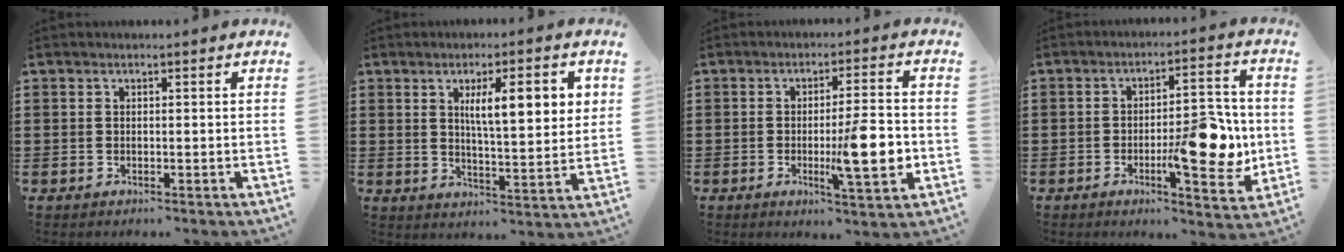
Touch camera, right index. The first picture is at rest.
{"total": 8.7, "force": [3.0, 2.3, 7.8], "torque": [-0.130, -0.001, 0.043]}
{"total": 10.4, "force": [-1.9, 2.0, 10.0], "torque": [-0.137, -0.008, -0.030]}
{"total": 11.6, "force": [-1.9, 4.0, 10.7], "torque": [-0.130, -0.005, -0.030]}